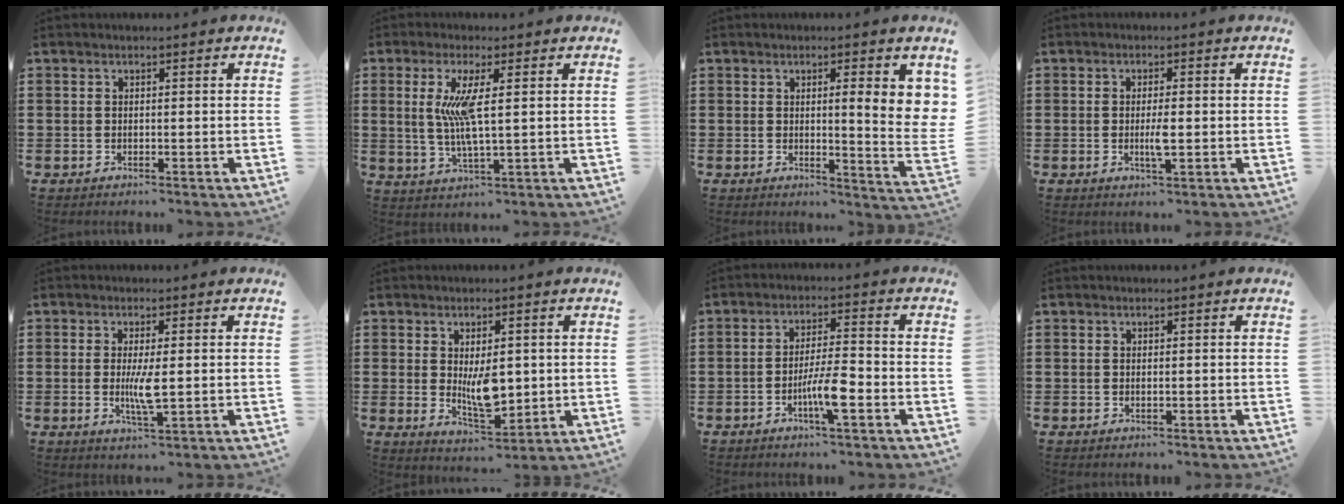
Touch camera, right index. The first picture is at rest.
{"total": 6.9, "force": [1.4, 0.9, 6.7], "torque": [-0.144, -0.010, 0.016]}
{"total": 5.9, "force": [1.7, 0.8, 5.6], "torque": [-0.084, -0.013, 0.021]}
{"total": 3.2, "force": [-0.4, 0.5, 3.1], "torque": [-0.055, -0.001, -0.008]}
{"total": 4.5, "force": [-0.2, 0.7, 4.5], "torque": [-0.092, -0.011, -0.009]}
{"total": 6.3, "force": [0.4, 3.0, 5.5], "torque": [-0.079, -0.005, 0.004]}
{"total": 6.3, "force": [-2.4, 0.9, 5.7], "torque": [-0.109, -0.008, -0.045]}
{"total": 0.0}